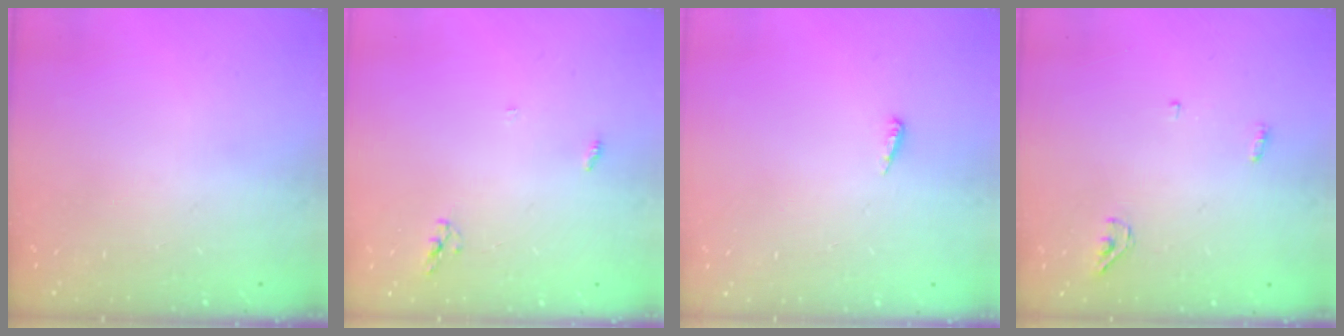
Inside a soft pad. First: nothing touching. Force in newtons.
{"total": 3.8, "press": 3.8, "slide": 0.1}
{"total": 3.6, "press": 3.5, "slide": 0.6}
{"total": 3.4, "press": 3.3, "slide": 1.0}